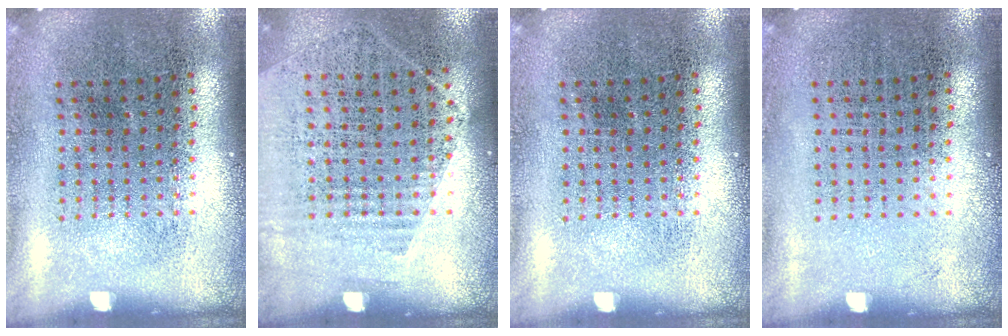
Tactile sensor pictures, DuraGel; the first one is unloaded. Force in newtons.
{"total": 1.2, "press": 1.0, "slide": 0.6}
{"total": 0.0}
{"total": 0.0}